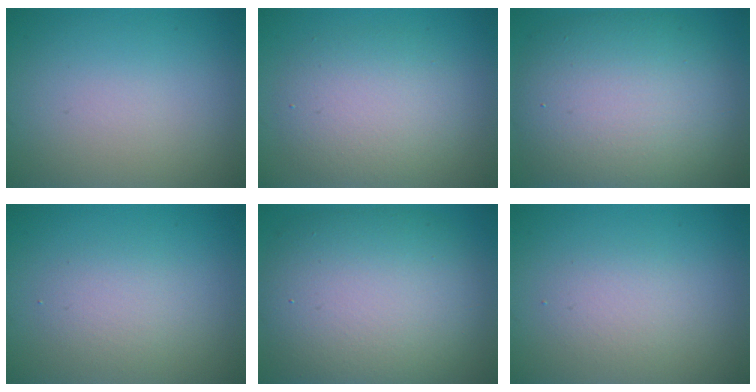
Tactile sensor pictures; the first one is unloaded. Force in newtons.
{"total": 4.7, "press": 4.6, "slide": 0.5}
{"total": 10.9, "press": 10.9, "slide": 0.6}
{"total": 2.1, "press": 2.1, "slide": 0.1}
{"total": 10.8, "press": 10.8, "slide": 1.0}
{"total": 1.9, "press": 1.9, "slide": 0.1}